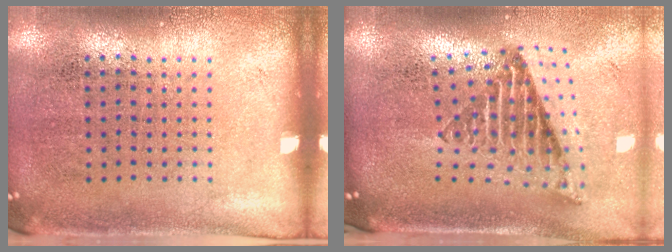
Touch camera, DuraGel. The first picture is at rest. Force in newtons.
{"total": 2.8, "press": 1.7, "slide": 2.2}